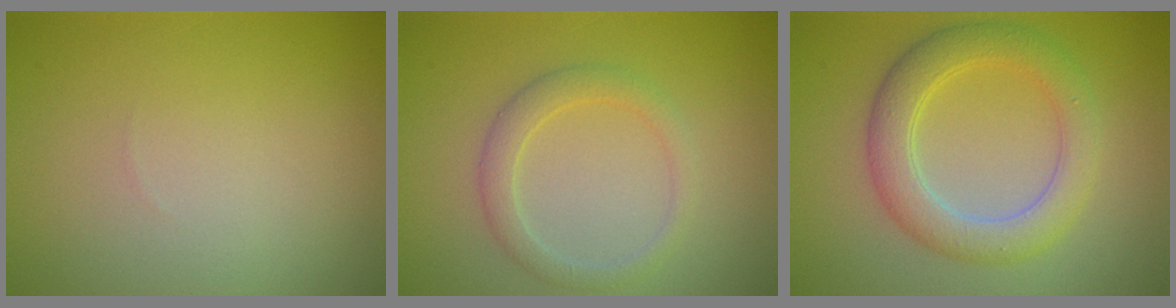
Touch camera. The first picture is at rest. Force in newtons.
{"total": 2.2, "press": 2.2, "slide": 0.0}
{"total": 4.6, "press": 4.6, "slide": 0.1}